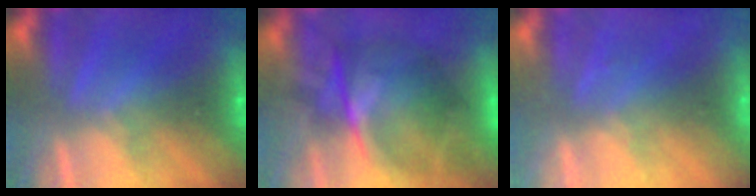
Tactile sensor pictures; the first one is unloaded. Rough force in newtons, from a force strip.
{"total": 10.5}
{"total": 2.2}